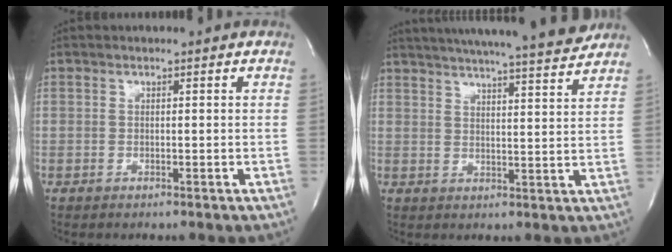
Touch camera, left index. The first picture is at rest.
{"total": 18.5, "force": [16.8, -0.1, 7.6], "torque": [-0.125, -0.019, 0.224]}